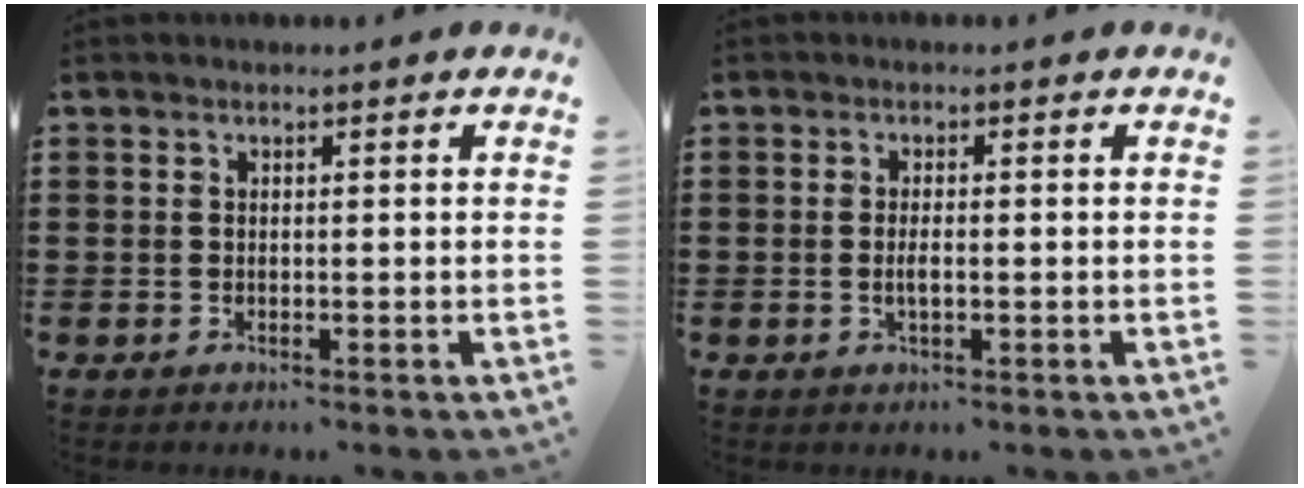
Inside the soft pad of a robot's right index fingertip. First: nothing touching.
{"total": 1.8, "force": [-0.3, 0.5, 1.7], "torque": [-0.032, 0.000, -0.006]}